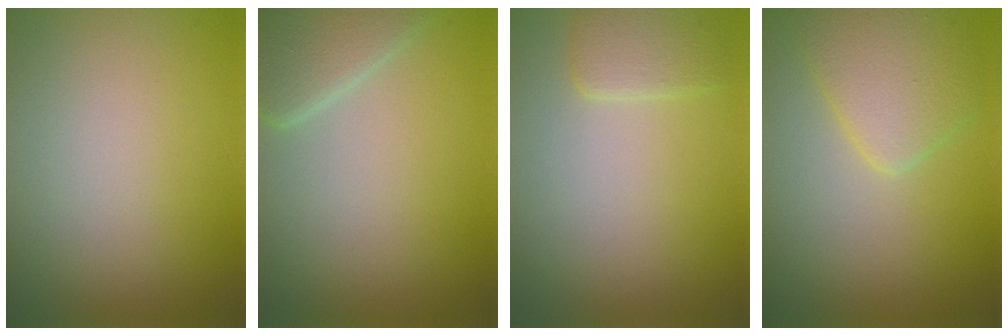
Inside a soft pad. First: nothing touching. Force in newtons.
{"total": 3.5, "press": 3.5, "slide": 0.3}
{"total": 1.9, "press": 1.9, "slide": 0.1}
{"total": 3.8, "press": 3.8, "slide": 0.2}